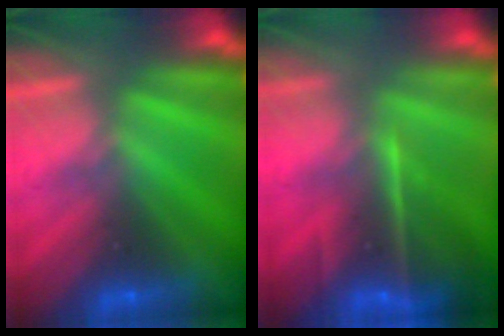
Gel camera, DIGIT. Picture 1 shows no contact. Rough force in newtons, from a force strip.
{"total": 7.1}